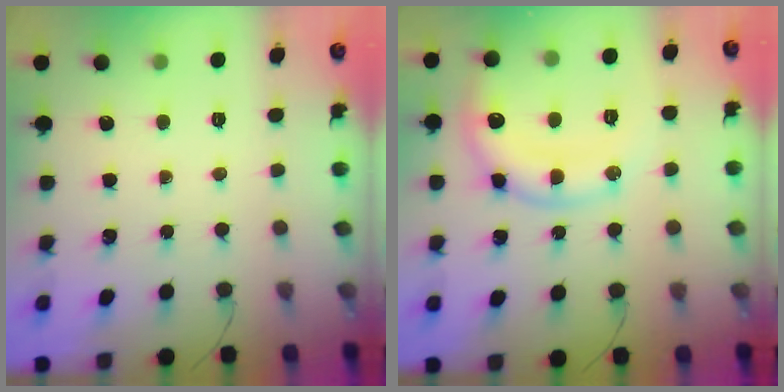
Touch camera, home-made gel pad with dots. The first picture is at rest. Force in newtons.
{"total": 13.9, "press": 13.8, "slide": 1.1}